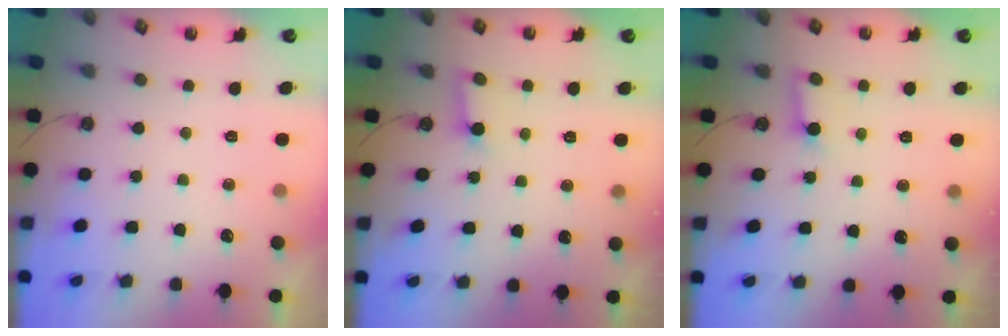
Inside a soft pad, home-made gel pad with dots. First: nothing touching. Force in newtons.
{"total": 2.8, "press": 2.8, "slide": 0.1}
{"total": 2.8, "press": 2.8, "slide": 0.1}